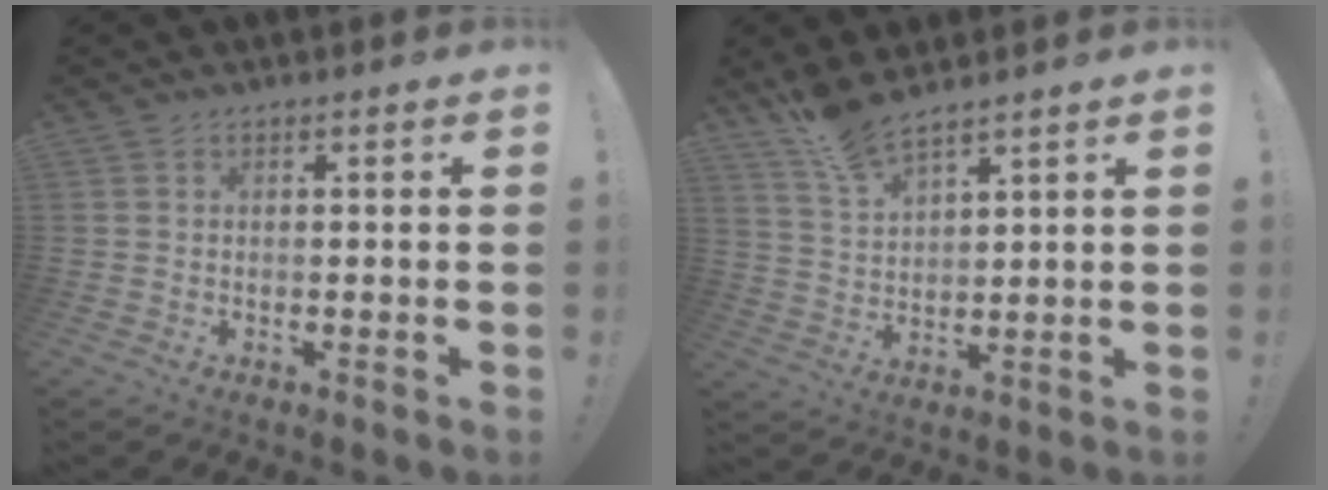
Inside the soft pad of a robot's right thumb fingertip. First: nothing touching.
{"total": 8.3, "force": [7.3, 1.6, 3.5], "torque": [-0.075, -0.045, 0.138]}